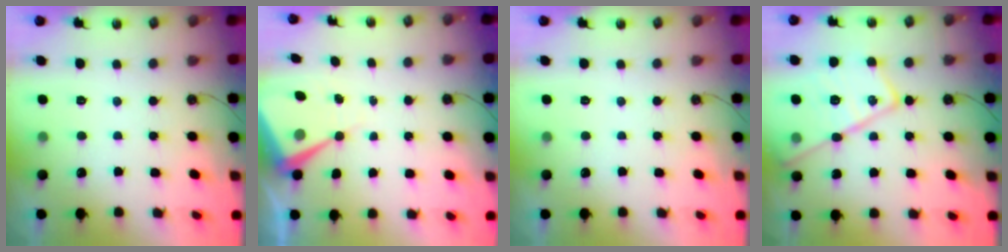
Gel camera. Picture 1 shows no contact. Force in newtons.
{"total": 9.4, "press": 9.4, "slide": 0.7}
{"total": 0.0}
{"total": 21.2, "press": 21.1, "slide": 1.9}